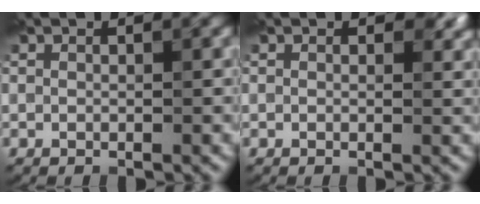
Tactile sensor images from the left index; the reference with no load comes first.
{"total": 1.5, "force": [0.6, 1.0, 1.0], "torque": [-0.007, -0.003, 0.004]}